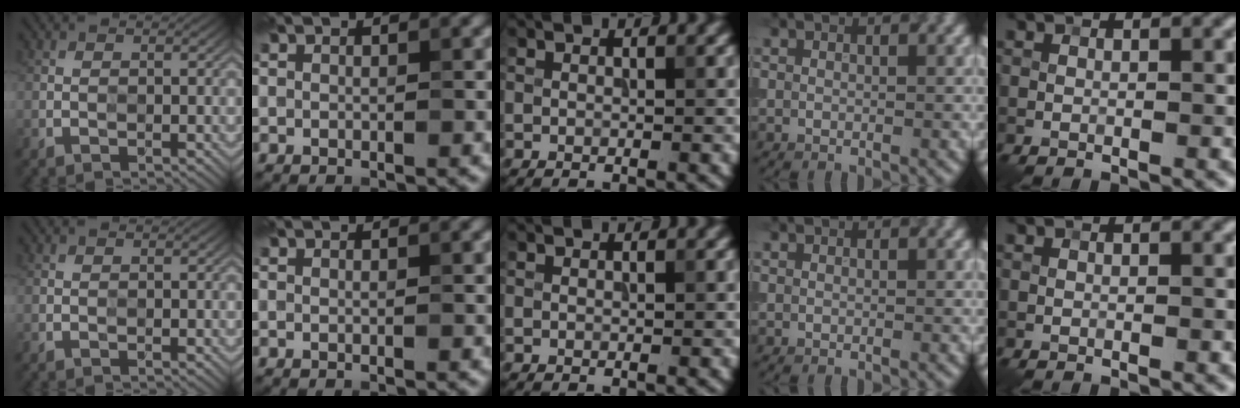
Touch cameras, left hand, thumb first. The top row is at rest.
{}